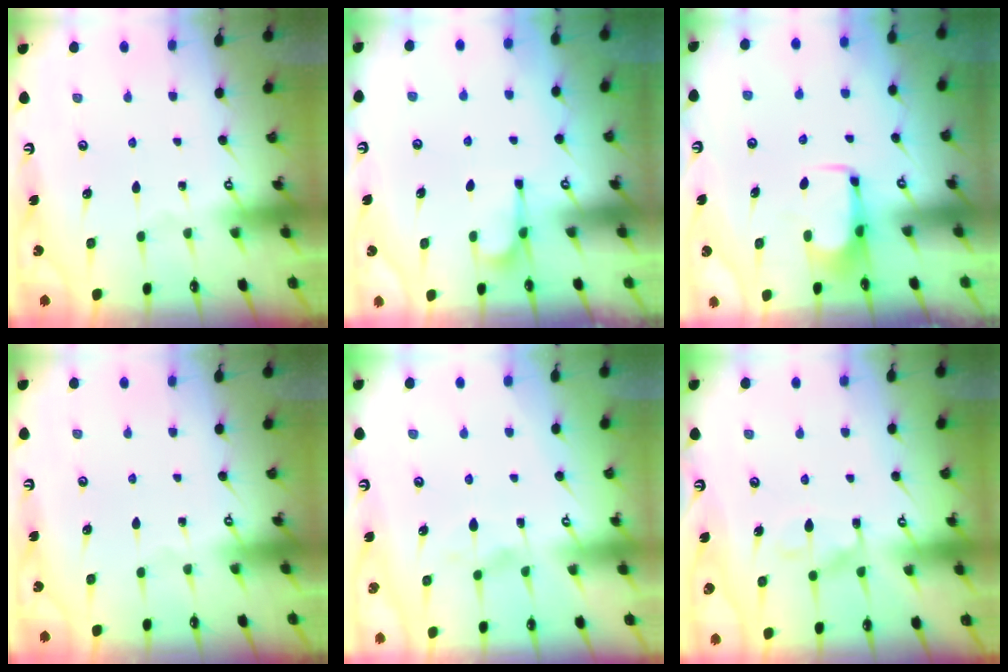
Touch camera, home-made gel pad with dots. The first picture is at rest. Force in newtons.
{"total": 2.5, "press": 2.2, "slide": 1.2}
{"total": 2.0, "press": 2.0, "slide": 0.2}
{"total": 0.0}
{"total": 1.2, "press": 1.0, "slide": 0.7}
{"total": 9.1, "press": 9.0, "slide": 1.0}